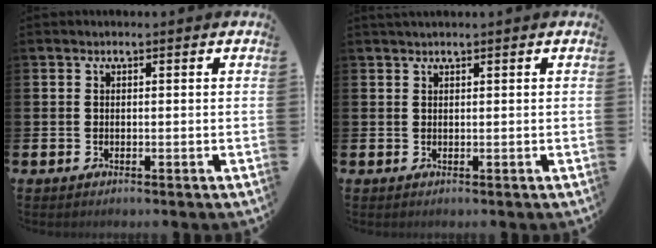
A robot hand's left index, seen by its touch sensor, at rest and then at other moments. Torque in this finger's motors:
{"motor_torque": [0.08, 0.00, 0.00, 0.05]}